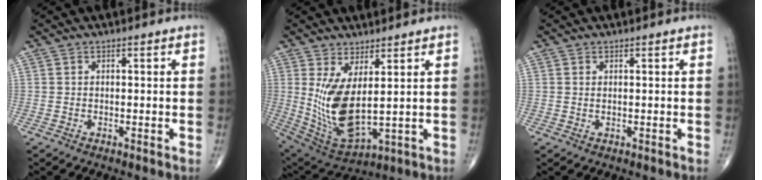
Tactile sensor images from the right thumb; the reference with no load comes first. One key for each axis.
{"total": 12.3, "fx": 2.2, "fy": 4.7, "fz": 11.2, "tx": -0.226, "ty": -0.035, "tz": 0.064}
{"total": 0.6, "fx": 0.2, "fy": 0.2, "fz": 0.5, "tx": -0.011, "ty": 0.000, "tz": 0.005}